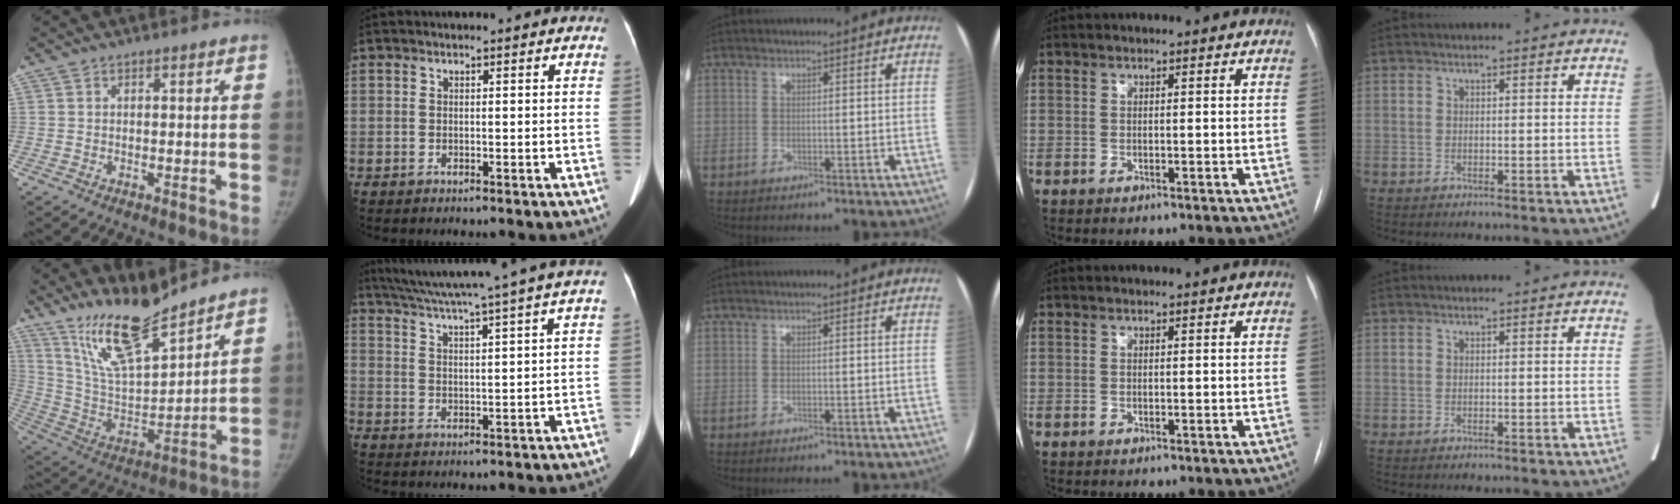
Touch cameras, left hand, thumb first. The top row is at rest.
{"thumb": {"total": 16.2, "force": [13.2, 3.5, 8.7], "torque": [-0.132, -0.082, 0.257]}, "index": {"total": 16.7, "force": [14.2, -2.1, 8.6], "torque": [-0.154, -0.003, 0.199]}}